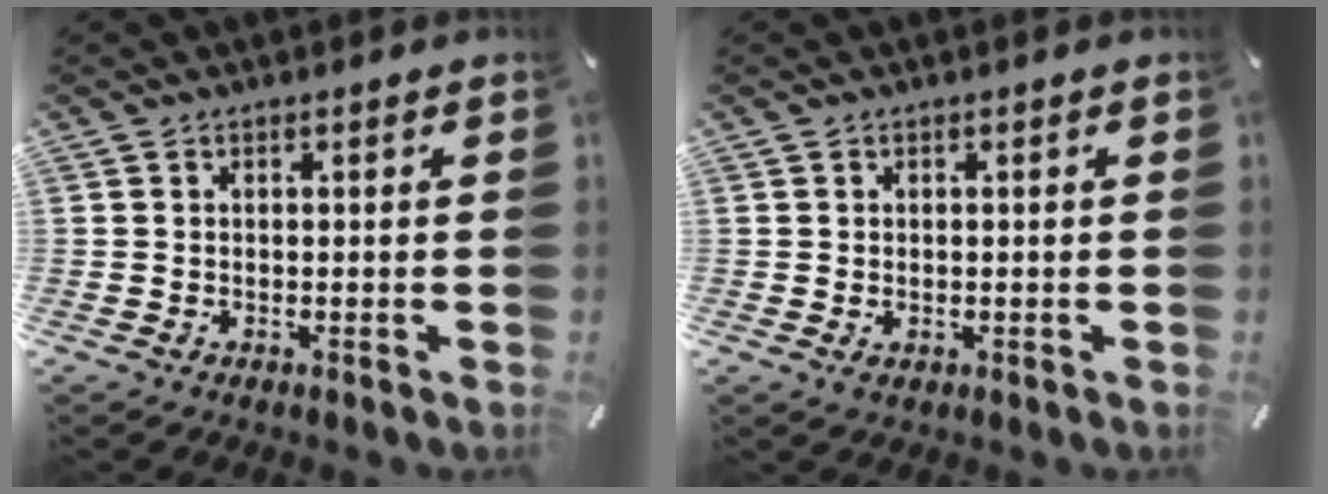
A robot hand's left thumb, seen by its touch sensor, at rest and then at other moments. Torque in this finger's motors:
{"motor_torque": [-0.24, -0.17, 0.24, 0.01, 0.05]}